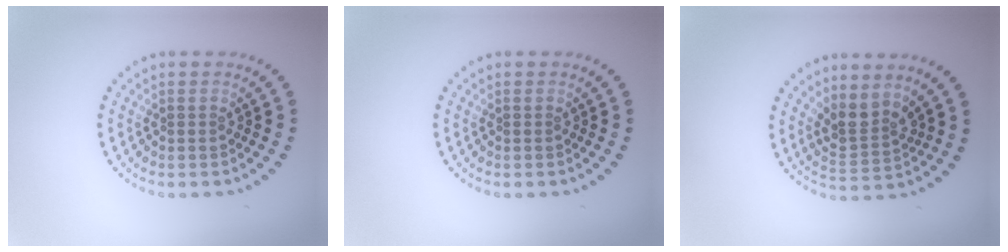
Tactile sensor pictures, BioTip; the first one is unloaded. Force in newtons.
{"total": 0.0}
{"total": 2.8, "press": 2.2, "slide": 1.7}